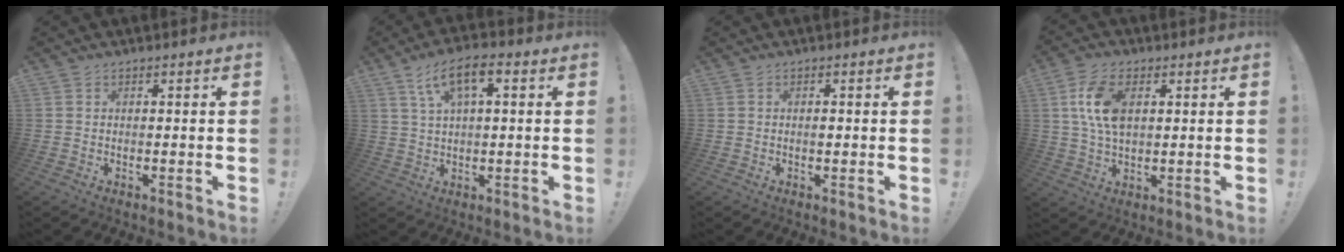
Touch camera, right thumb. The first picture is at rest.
{"total": 8.8, "force": [3.3, 3.4, 7.3], "torque": [-0.125, -0.001, 0.061]}
{"total": 0.7, "force": [-0.3, 0.2, 0.6], "torque": [-0.007, -0.001, -0.007]}
{"total": 10.7, "force": [2.6, 6.1, 8.4], "torque": [-0.166, 0.001, 0.046]}